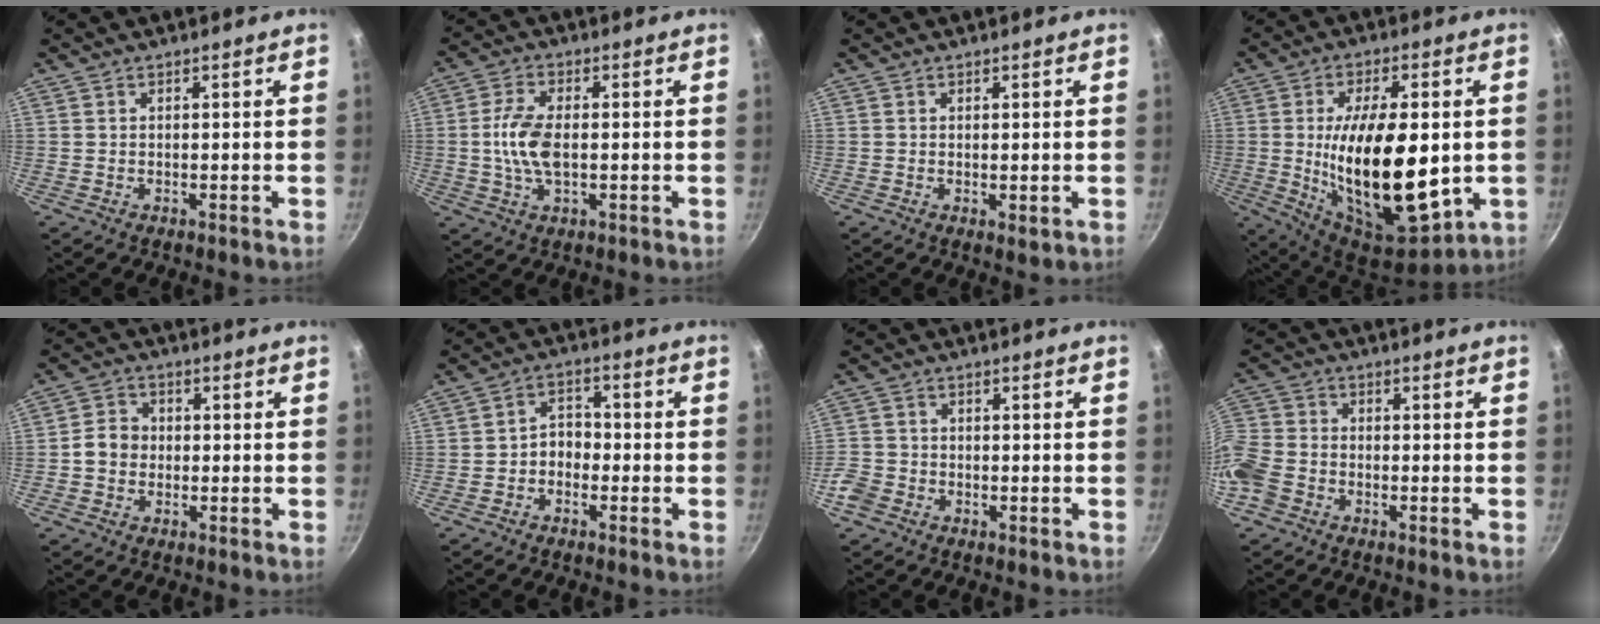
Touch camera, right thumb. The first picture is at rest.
{"total": 8.2, "force": [-0.3, 4.2, 7.0], "torque": [-0.142, 0.009, -0.012]}
{"total": 1.2, "force": [0.0, 0.4, 1.2], "torque": [-0.018, -0.007, 0.000]}
{"total": 24.1, "force": [-1.3, 11.2, 21.3], "torque": [-0.345, -0.013, -0.009]}
{"total": 3.5, "force": [-0.8, 3.0, 1.5], "torque": [-0.013, 0.017, -0.024]}
{"total": 4.3, "force": [-1.6, 3.2, 2.3], "torque": [-0.013, 0.027, -0.033]}
{"total": 5.1, "force": [-2.8, 3.8, 1.9], "torque": [-0.040, 0.022, -0.059]}
{"total": 9.8, "force": [-4.5, 7.2, 4.8], "torque": [-0.103, 0.037, -0.111]}